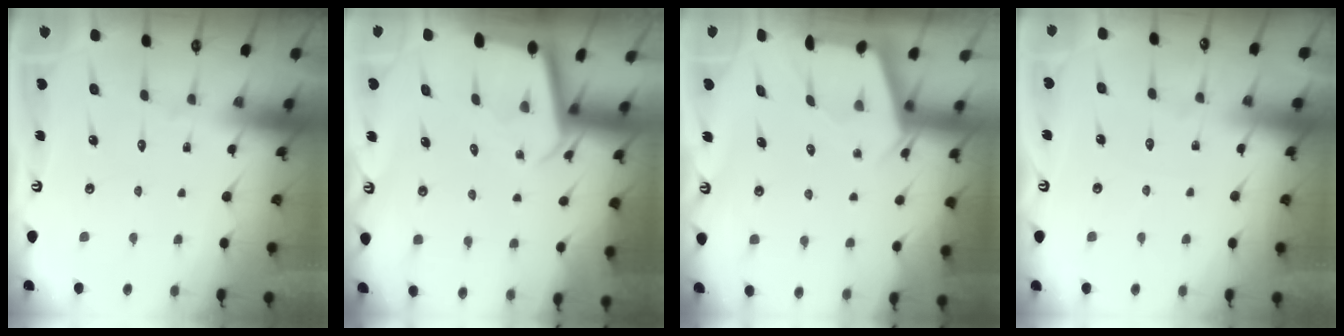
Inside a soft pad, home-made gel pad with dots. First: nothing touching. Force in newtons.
{"total": 2.7, "press": 2.7, "slide": 0.2}
{"total": 2.2, "press": 2.1, "slide": 0.3}
{"total": 2.3, "press": 2.2, "slide": 0.4}